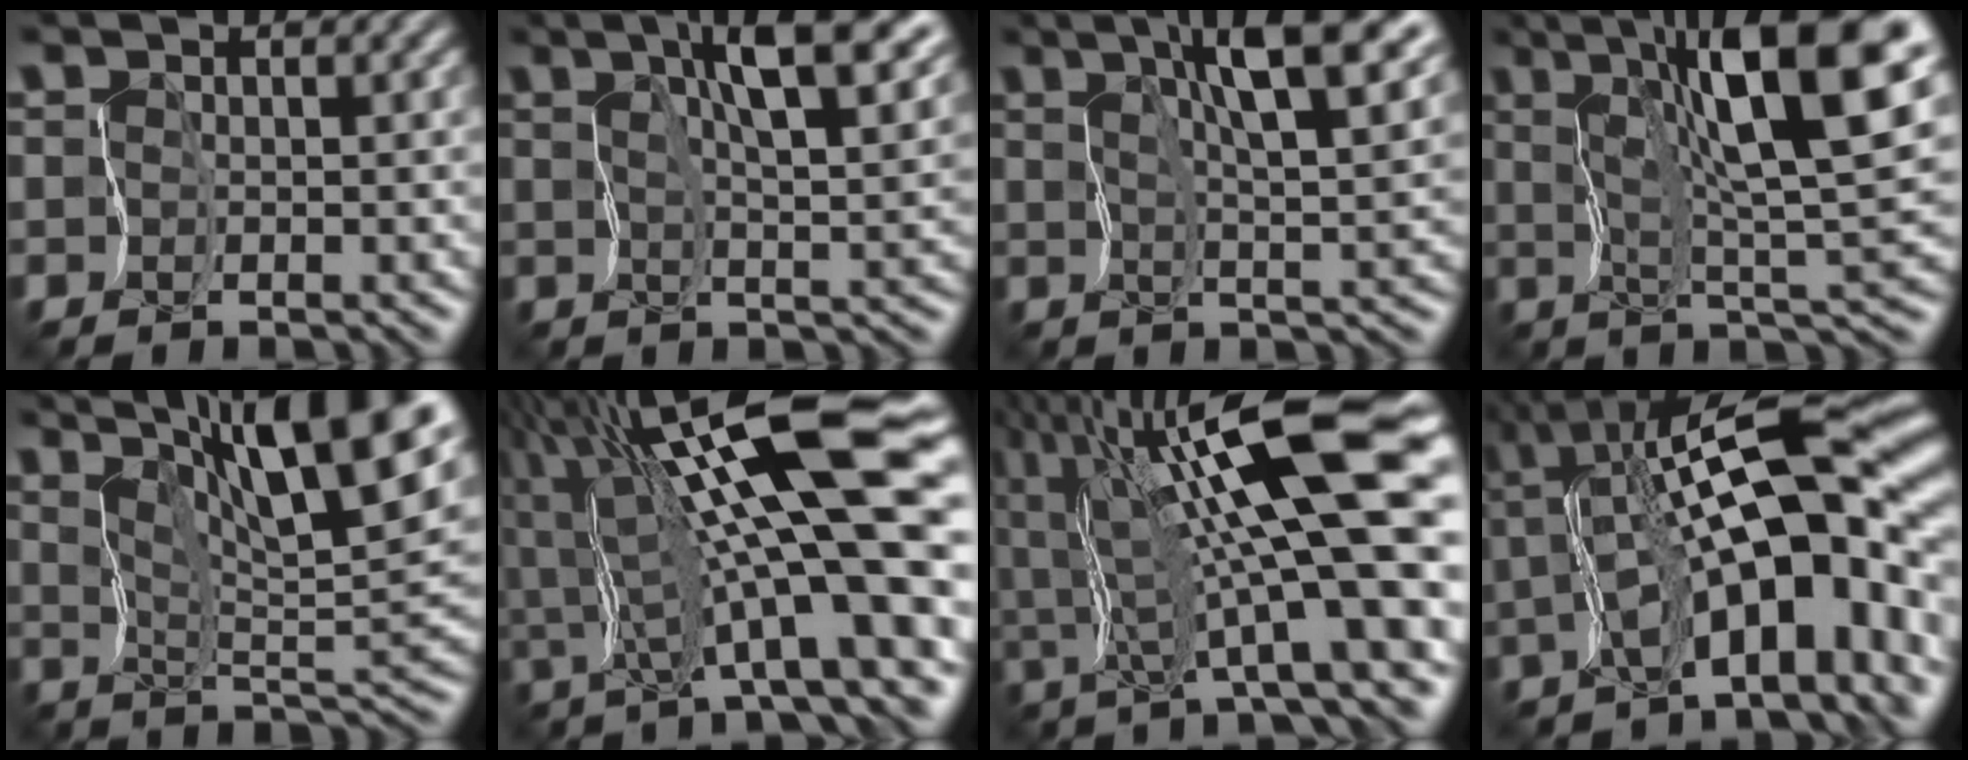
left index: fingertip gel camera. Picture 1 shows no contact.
{"total": 9.4, "force": [4.2, 2.4, 8.1], "torque": [-0.132, 0.006, 0.063]}
{"total": 10.2, "force": [5.0, 2.1, 8.6], "torque": [-0.137, 0.013, 0.071]}
{"total": 12.9, "force": [5.5, 1.8, 11.5], "torque": [-0.181, 0.011, 0.088]}
{"total": 12.7, "force": [7.8, 2.2, 9.8], "torque": [-0.149, 0.009, 0.116]}
{"total": 15.8, "force": [3.6, 2.2, 15.2], "torque": [-0.249, 0.014, 0.062]}
{"total": 16.3, "force": [4.1, 2.3, 15.6], "torque": [-0.266, 0.014, 0.071]}
{"total": 14.7, "force": [1.3, 4.7, 13.9], "torque": [-0.179, 0.027, 0.015]}